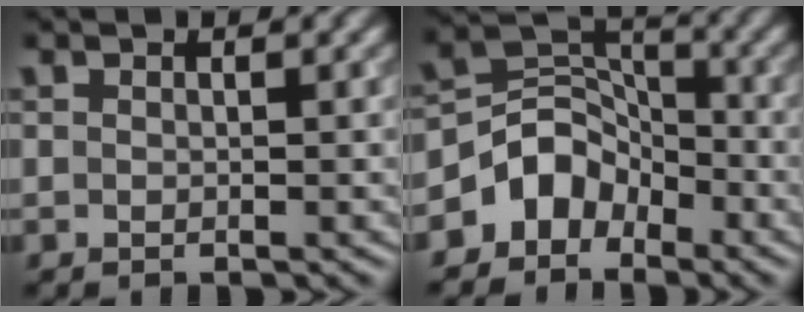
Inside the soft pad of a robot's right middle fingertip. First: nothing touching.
{"total": 4.6, "force": [-2.8, 3.4, 1.4], "torque": [-0.010, 0.012, -0.060]}